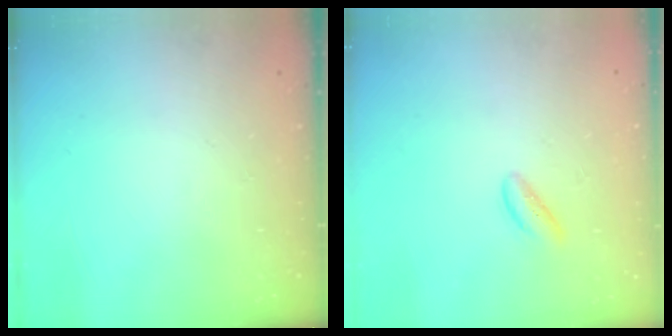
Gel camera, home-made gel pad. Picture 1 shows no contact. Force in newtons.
{"total": 1.4, "press": 1.3, "slide": 0.4}